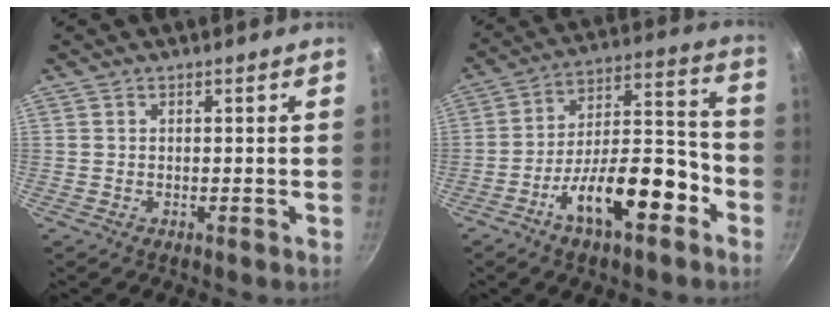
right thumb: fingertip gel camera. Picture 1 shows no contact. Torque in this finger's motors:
{"motor_torque": [1.75, 1.66, 1.55, -1.21, 0.13]}